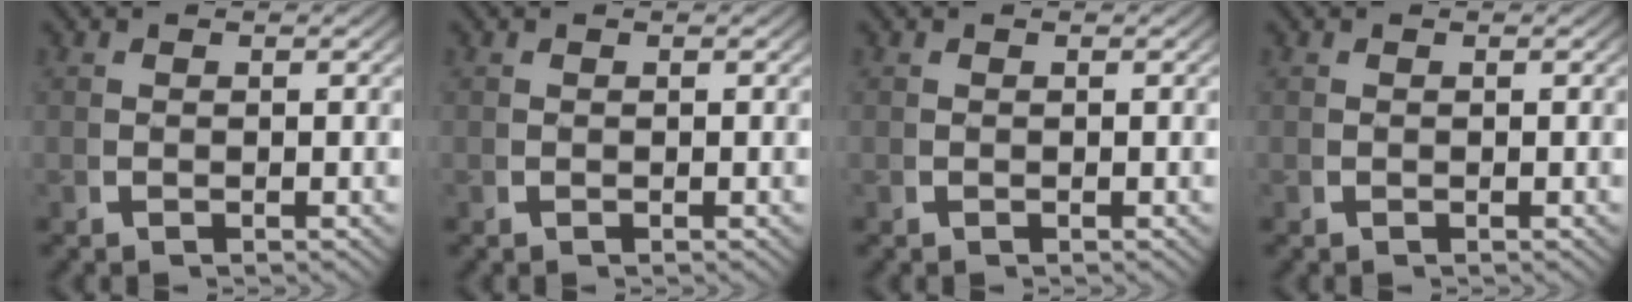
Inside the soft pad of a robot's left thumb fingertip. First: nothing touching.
{"total": 0.0}
{"total": 0.0}
{"total": 0.0}